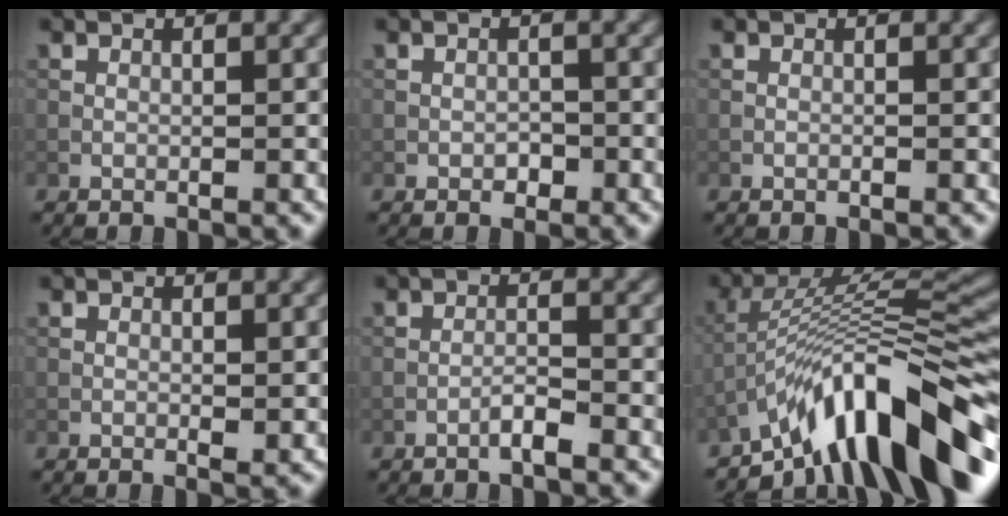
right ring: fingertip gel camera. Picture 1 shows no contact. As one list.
[{"total": 1.0, "force": [-0.5, 0.7, 0.5], "torque": [-0.006, 0.000, -0.009]}, {"total": 0.0}, {"total": 0.8, "force": [-0.1, 0.3, 0.7], "torque": [-0.011, -0.003, -0.002]}, {"total": 1.4, "force": [-1.0, 0.1, 1.0], "torque": [-0.017, 0.005, -0.022]}, {"total": 11.6, "force": [-7.9, 2.4, 8.1], "torque": [-0.118, 0.021, -0.135]}]